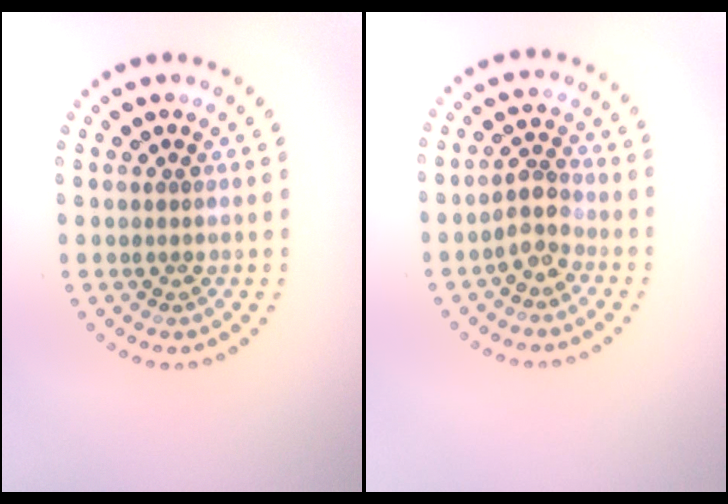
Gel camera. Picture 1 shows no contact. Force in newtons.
{"total": 2.7, "press": 2.3, "slide": 1.4}